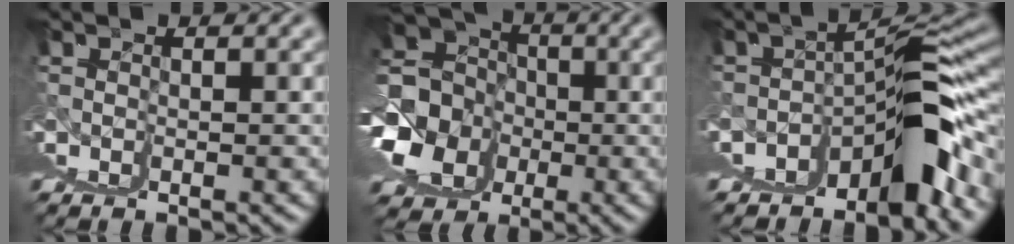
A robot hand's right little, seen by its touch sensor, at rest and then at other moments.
{"total": 7.5, "force": [0.9, 4.2, 6.2], "torque": [-0.085, -0.014, 0.034]}
{"total": 7.8, "force": [-0.2, 0.3, 7.8], "torque": [-0.078, 0.033, 0.000]}